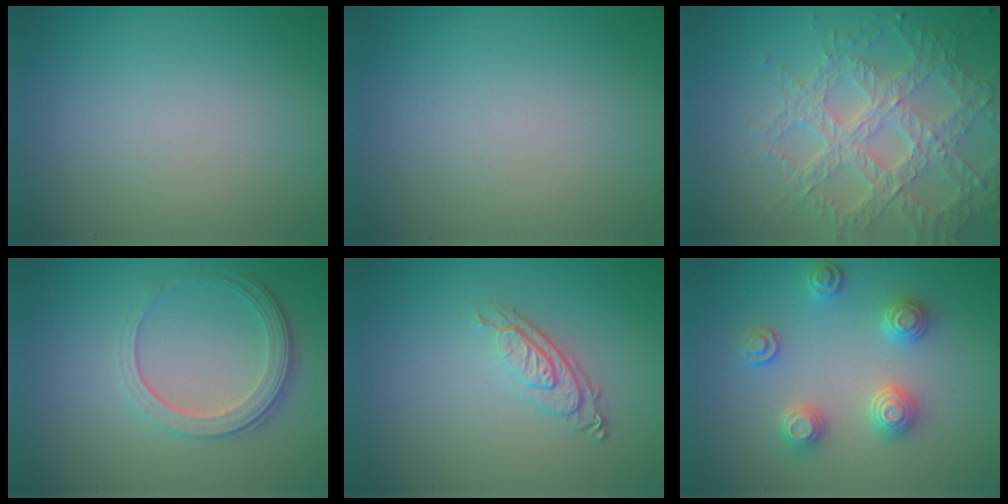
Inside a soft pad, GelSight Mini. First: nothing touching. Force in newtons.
{"total": 0.0}
{"total": 6.9, "press": 5.2, "slide": 4.5}
{"total": 3.7, "press": 2.7, "slide": 2.5}
{"total": 2.9, "press": 2.0, "slide": 2.0}
{"total": 3.2, "press": 3.2, "slide": 0.4}